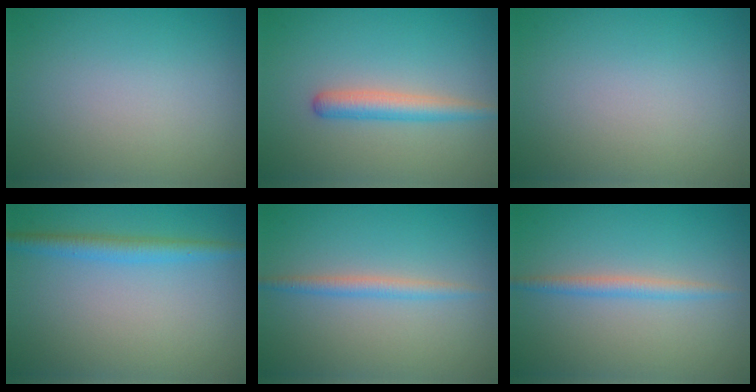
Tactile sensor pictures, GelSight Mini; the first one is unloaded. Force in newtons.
{"total": 2.5, "press": 2.5, "slide": 0.1}
{"total": 0.0}
{"total": 2.4, "press": 2.4, "slide": 0.2}
{"total": 1.7, "press": 1.7, "slide": 0.0}
{"total": 1.7, "press": 1.7, "slide": 0.0}